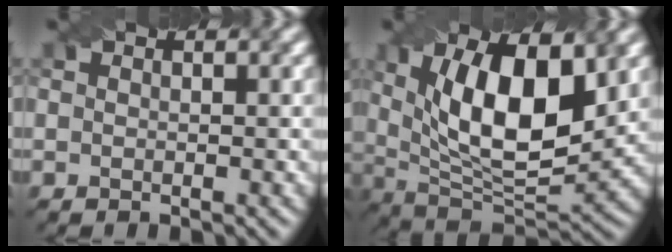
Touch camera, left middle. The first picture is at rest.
{"total": 12.0, "force": [2.8, 5.1, 10.5], "torque": [-0.163, -0.004, 0.045]}